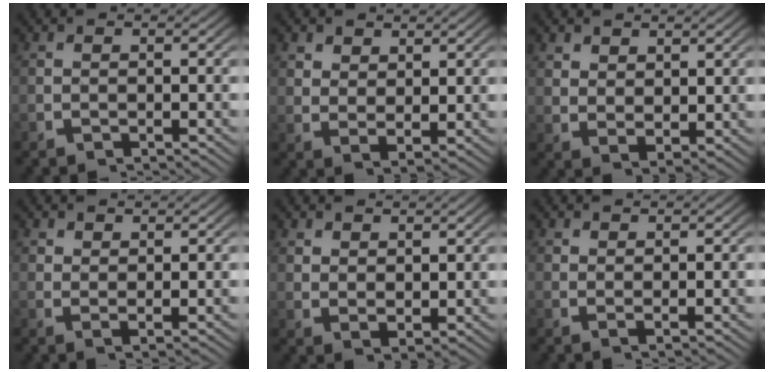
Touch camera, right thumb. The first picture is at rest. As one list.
[{"total": 2.8, "force": [2.2, 1.1, 1.3], "torque": [-0.021, -0.008, 0.050]}, {"total": 2.7, "force": [2.0, 1.2, 1.3], "torque": [-0.021, -0.010, 0.049]}, {"total": 1.9, "force": [1.8, 0.1, 0.5], "torque": [-0.007, -0.002, 0.041]}, {"total": 2.5, "force": [1.9, 1.0, 1.2], "torque": [-0.020, -0.007, 0.047]}, {"total": 1.4, "force": [1.4, -0.1, 0.4], "torque": [-0.005, -0.002, 0.033]}]